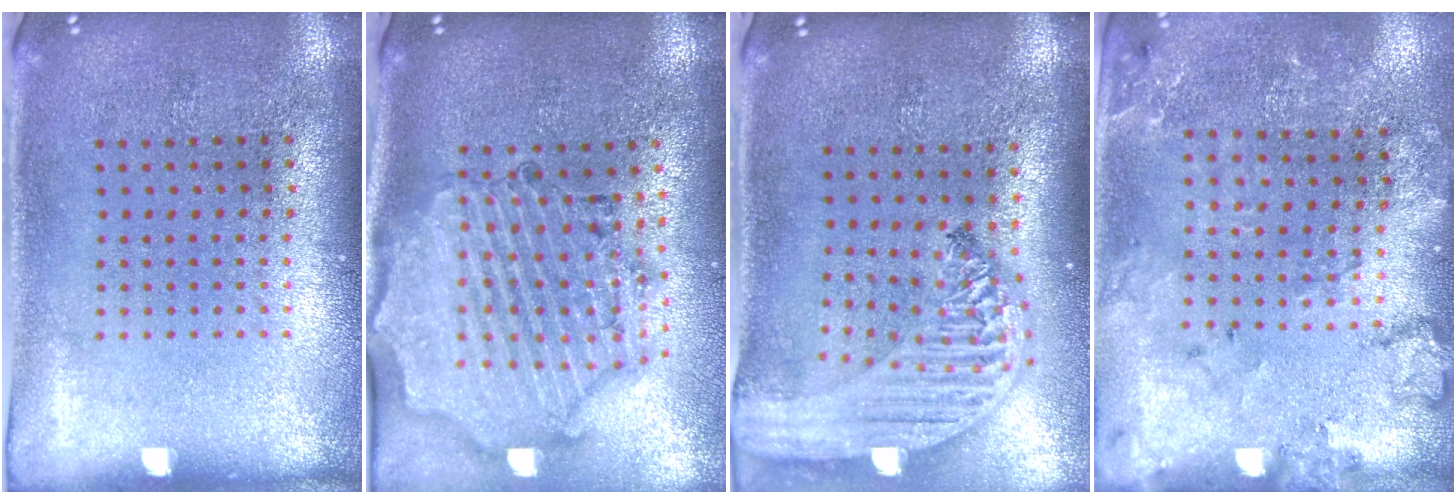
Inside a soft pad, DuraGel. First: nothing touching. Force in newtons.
{"total": 2.1, "press": 2.0, "slide": 0.4}
{"total": 2.6, "press": 2.1, "slide": 1.6}
{"total": 1.8, "press": 1.7, "slide": 0.4}